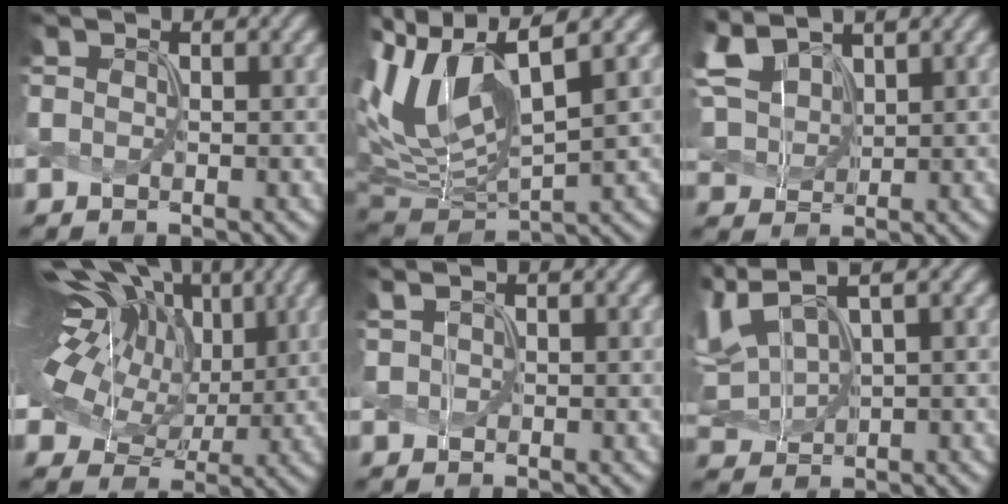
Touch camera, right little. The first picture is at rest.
{"total": 9.8, "force": [4.0, 4.2, 7.9], "torque": [-0.171, 0.008, 0.079]}
{"total": 4.8, "force": [3.1, 2.6, 2.5], "torque": [-0.077, 0.015, 0.061]}
{"total": 16.0, "force": [5.7, 9.8, 11.3], "torque": [-0.224, 0.047, 0.091]}
{"total": 0.7, "force": [0.4, 0.3, 0.4], "torque": [-0.012, 0.004, 0.009]}
{"total": 6.6, "force": [4.3, 2.4, 4.3], "torque": [-0.123, 0.028, 0.082]}